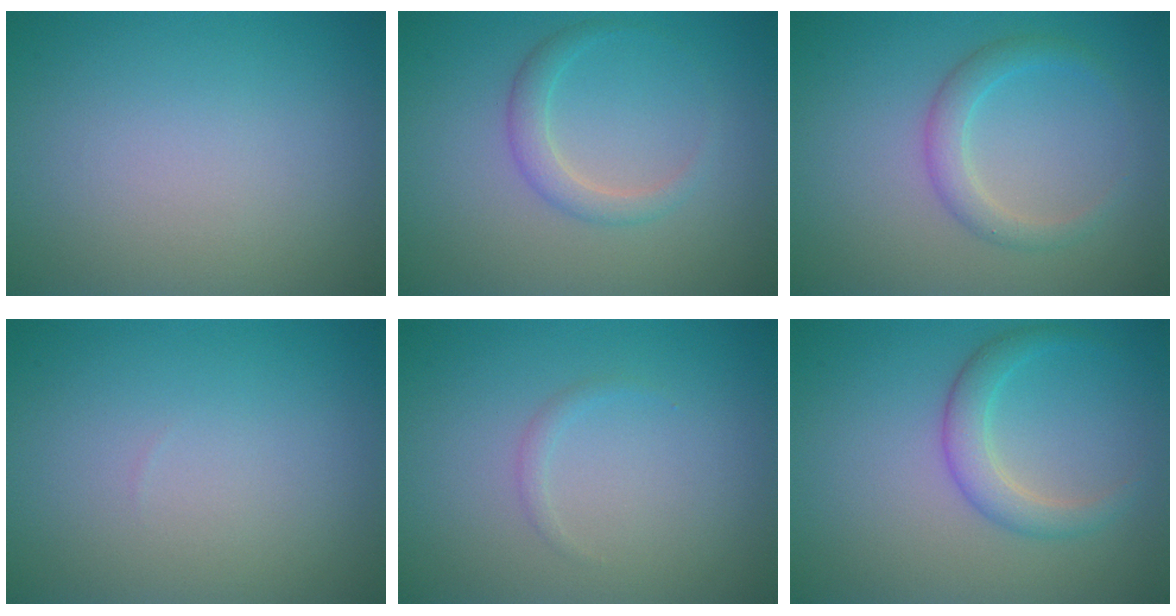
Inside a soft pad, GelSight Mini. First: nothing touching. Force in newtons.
{"total": 1.9, "press": 1.9, "slide": 0.1}
{"total": 2.3, "press": 2.3, "slide": 0.1}
{"total": 0.0}
{"total": 0.6, "press": 0.6, "slide": 0.1}
{"total": 2.6, "press": 2.6, "slide": 0.1}